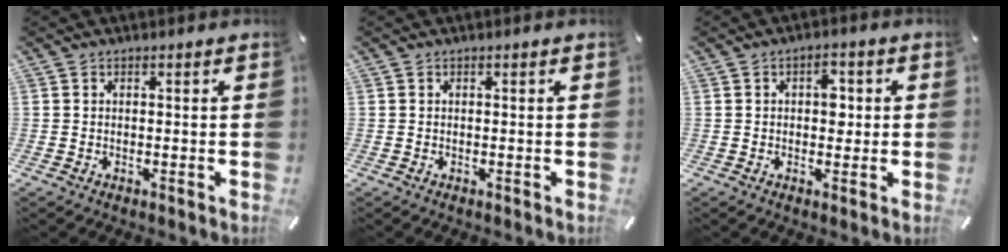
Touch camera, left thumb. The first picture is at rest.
{"total": 0.0}
{"total": 3.9, "force": [0.4, 2.6, 2.8], "torque": [-0.027, -0.002, -0.003]}